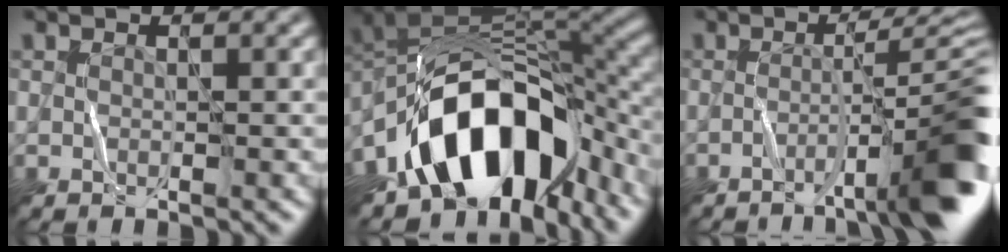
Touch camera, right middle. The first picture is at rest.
{"total": 13.5, "force": [-6.9, 8.0, 8.5], "torque": [-0.125, 0.010, -0.127]}
{"total": 9.4, "force": [-3.9, 1.4, 8.4], "torque": [-0.102, 0.014, -0.062]}